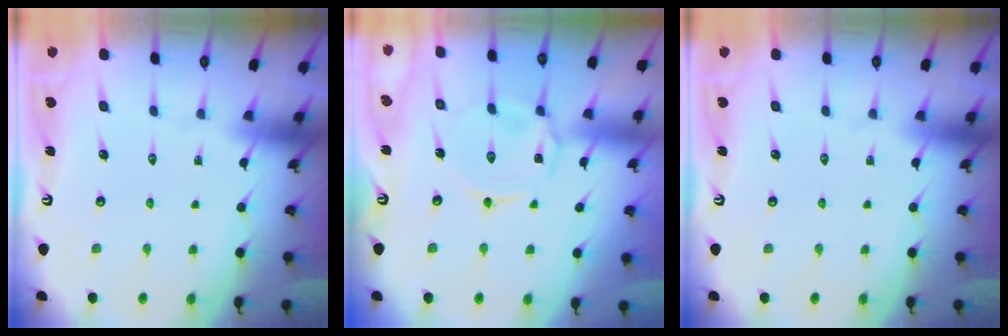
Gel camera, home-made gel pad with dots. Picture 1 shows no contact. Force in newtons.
{"total": 2.2, "press": 2.2, "slide": 0.6}
{"total": 0.0}